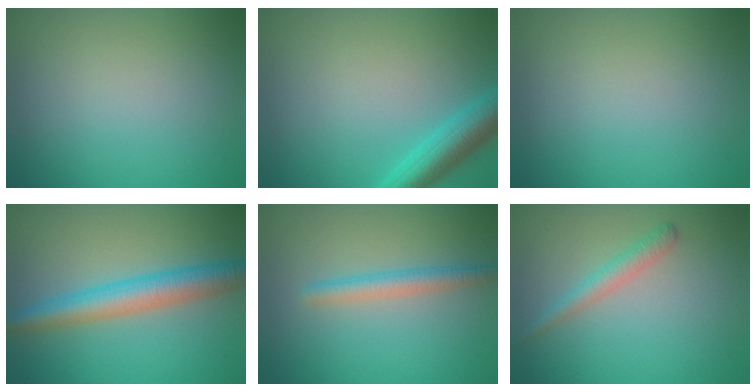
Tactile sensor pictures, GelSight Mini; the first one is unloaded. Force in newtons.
{"total": 4.1, "press": 4.1, "slide": 0.4}
{"total": 0.0}
{"total": 5.0, "press": 5.0, "slide": 0.1}
{"total": 2.4, "press": 2.4, "slide": 0.1}
{"total": 1.9, "press": 1.9, "slide": 0.0}